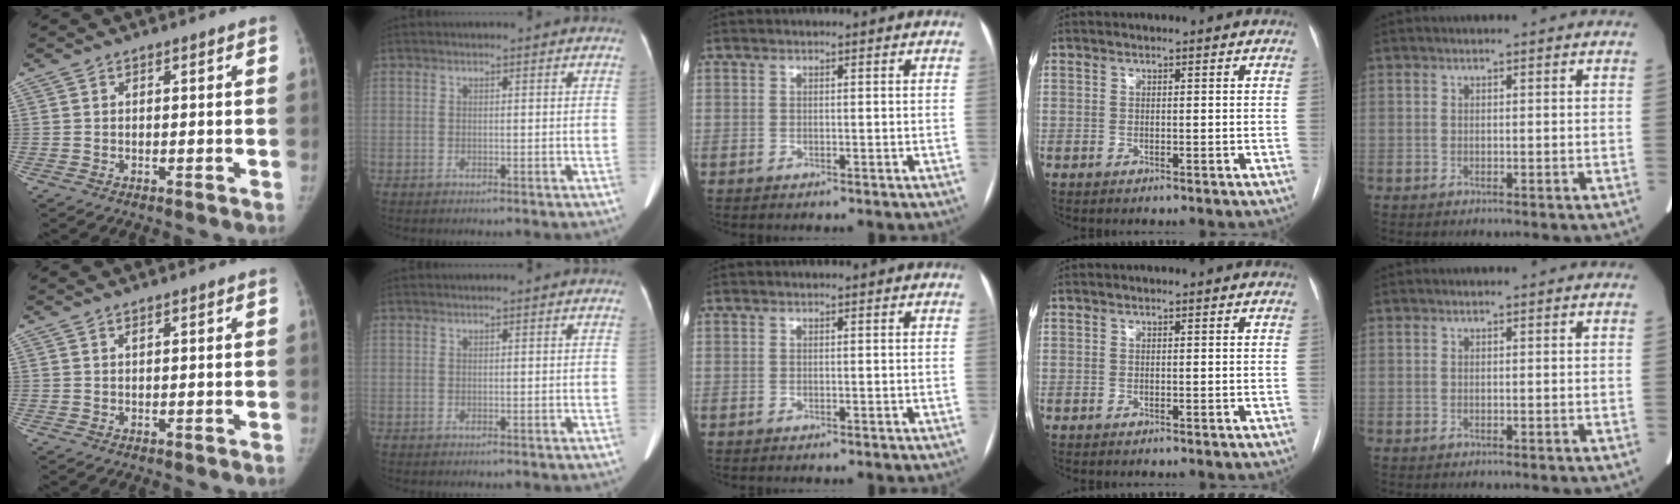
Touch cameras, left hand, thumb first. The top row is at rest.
{"thumb": {"total": 0.6, "force": [0.4, 0.0, 0.4], "torque": [-0.007, 0.004, 0.009]}, "index": {"total": 0.7, "force": [0.7, 0.0, 0.3], "torque": [-0.005, 0.012, 0.012]}}